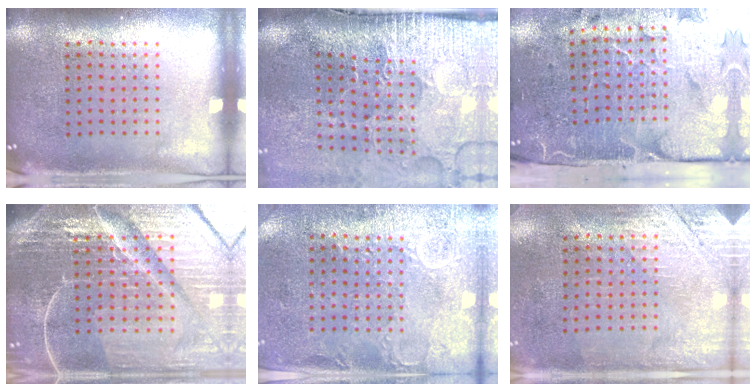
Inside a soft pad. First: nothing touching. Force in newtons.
{"total": 4.9, "press": 4.0, "slide": 2.8}
{"total": 5.2, "press": 4.1, "slide": 3.2}
{"total": 7.1, "press": 6.2, "slide": 3.5}
{"total": 2.9, "press": 2.5, "slide": 1.5}
{"total": 2.7, "press": 2.4, "slide": 1.2}